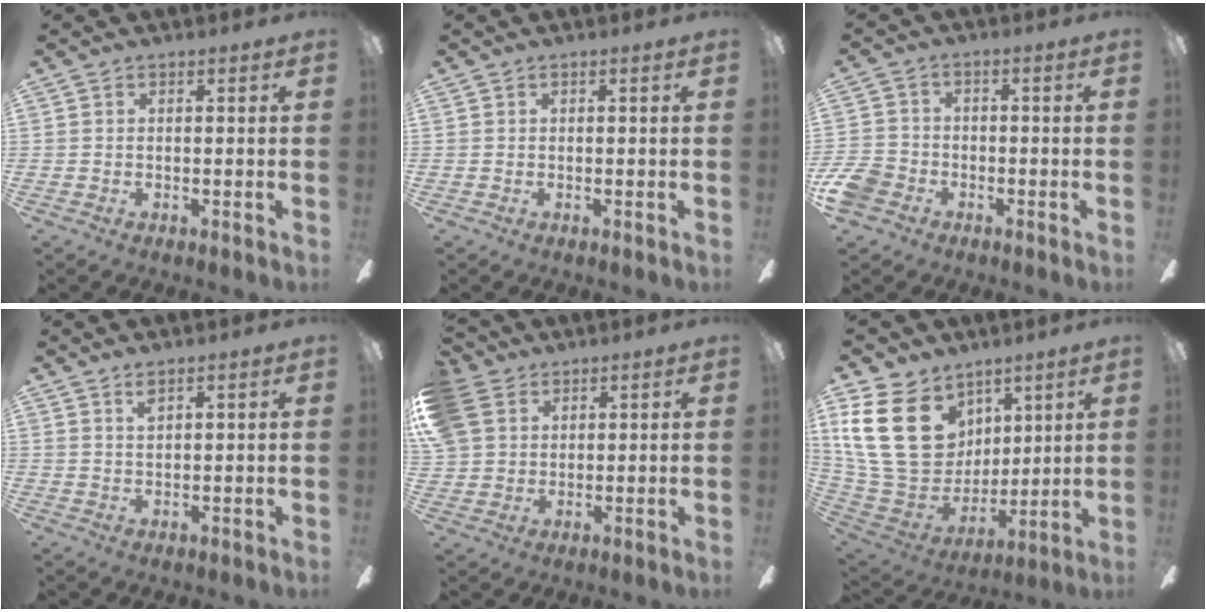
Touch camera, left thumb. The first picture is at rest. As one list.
[{"total": 0.0}, {"total": 6.7, "force": [-3.2, 5.1, 2.9], "torque": [-0.076, 0.019, -0.062]}, {"total": 2.3, "force": [1.7, 0.6, 1.4], "torque": [-0.033, 0.001, 0.032]}, {"total": 8.8, "force": [4.4, 6.9, 3.1], "torque": [-0.087, -0.002, 0.089]}, {"total": 24.5, "force": [8.1, 18.2, 14.3], "torque": [-0.313, -0.031, 0.156]}]